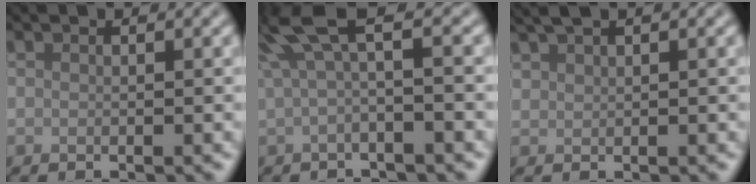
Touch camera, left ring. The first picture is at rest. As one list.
[{"total": 3.9, "force": [1.5, 0.6, 3.6], "torque": [-0.071, 0.013, 0.024]}, {"total": 2.3, "force": [1.8, 0.7, 1.2], "torque": [-0.019, 0.009, 0.037]}]